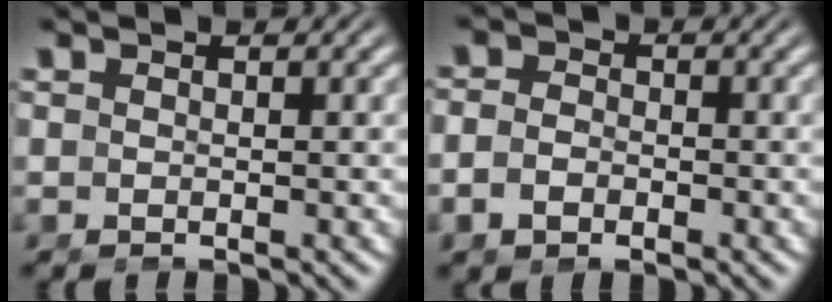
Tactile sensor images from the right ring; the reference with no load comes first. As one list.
[{"total": 2.3, "force": [-1.2, 1.6, 1.1], "torque": [-0.028, -0.014, -0.019]}]